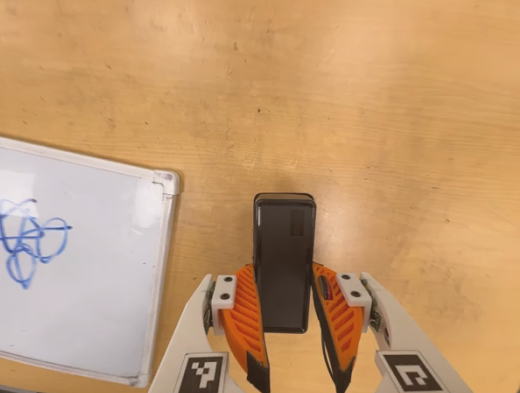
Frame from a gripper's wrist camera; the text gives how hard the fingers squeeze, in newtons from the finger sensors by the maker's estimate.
{"total": 6.2, "left": 3.8, "right": 8.6}